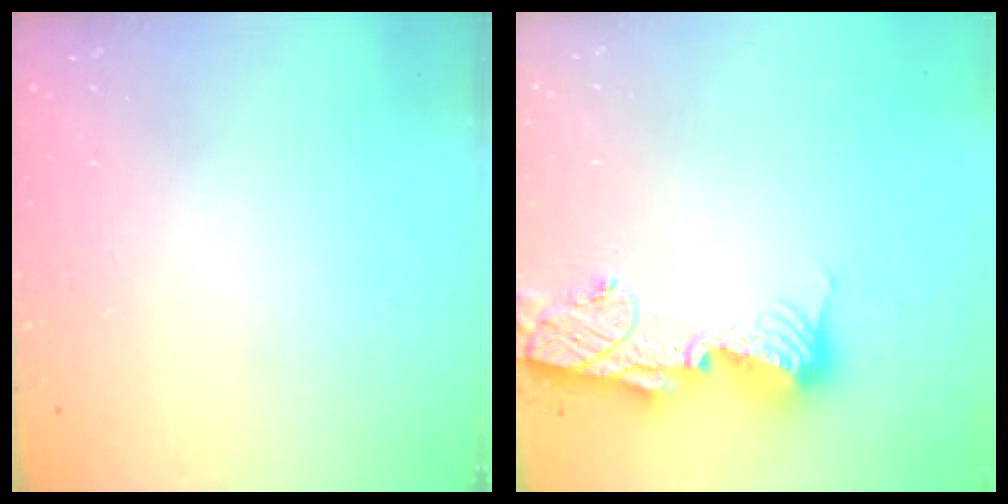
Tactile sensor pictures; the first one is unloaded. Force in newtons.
{"total": 12.9, "press": 12.9, "slide": 1.2}